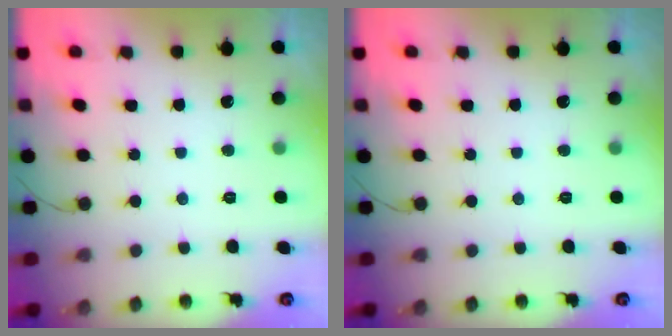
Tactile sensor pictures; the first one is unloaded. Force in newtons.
{"total": 0.0}